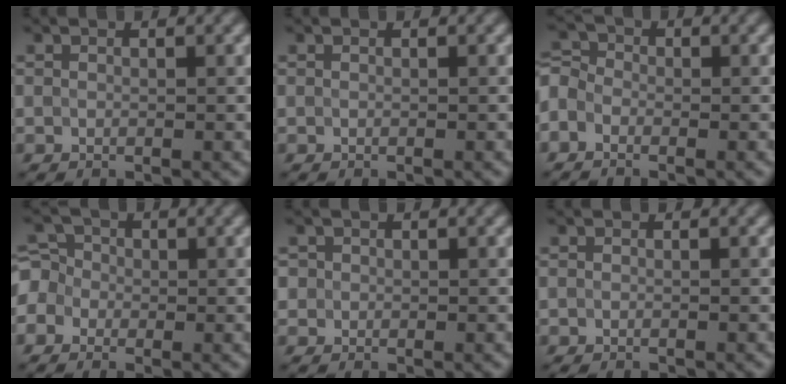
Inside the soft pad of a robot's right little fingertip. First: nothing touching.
{"total": 0.0}
{"total": 3.4, "force": [-1.8, 2.5, 1.3], "torque": [-0.021, 0.011, -0.041]}
{"total": 3.7, "force": [-0.7, 3.4, 1.3], "torque": [-0.014, 0.025, -0.039]}
{"total": 0.8, "force": [0.1, 0.8, 0.1], "torque": [0.008, -0.001, -0.002]}
{"total": 1.1, "force": [-1.0, 0.2, 0.4], "torque": [-0.004, -0.005, -0.014]}